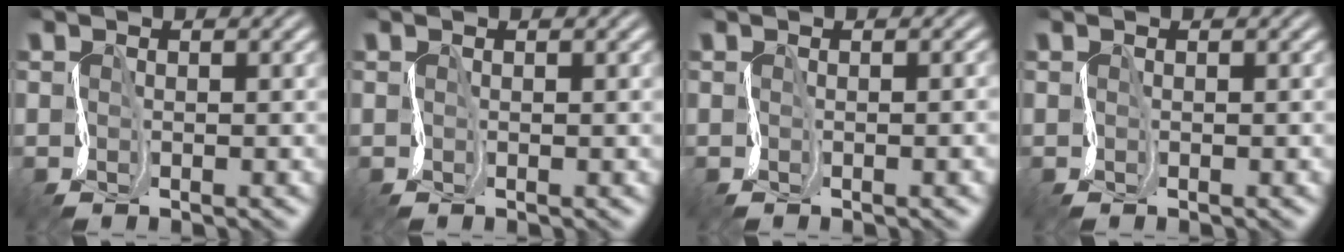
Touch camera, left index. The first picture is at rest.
{"total": 0.7, "force": [0.3, 0.2, 0.6], "torque": [-0.003, 0.005, 0.001]}
{"total": 3.9, "force": [-0.2, 1.9, 3.4], "torque": [-0.019, 0.012, -0.008]}
{"total": 0.0}